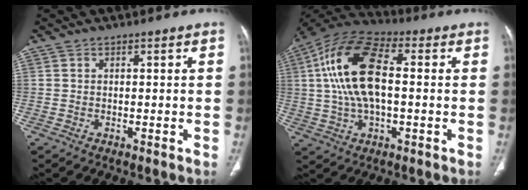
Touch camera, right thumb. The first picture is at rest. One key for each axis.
{"total": 16.9, "fx": 1.8, "fy": 8.1, "fz": 14.8, "tx": -0.295, "ty": 0.027, "tz": 0.028}